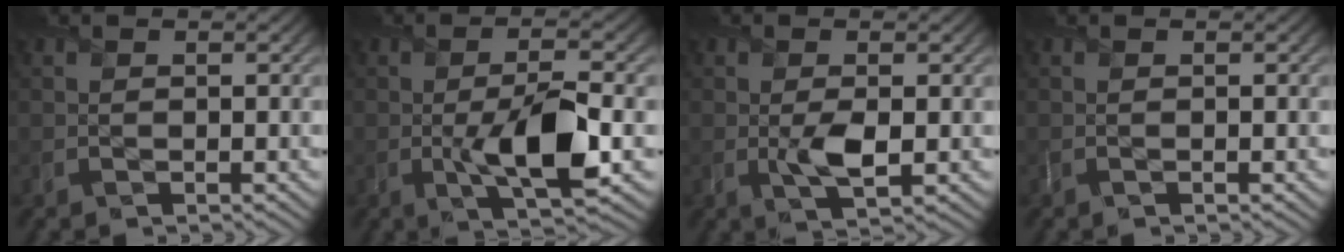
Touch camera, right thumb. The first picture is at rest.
{"total": 8.4, "force": [-1.6, 2.8, 7.7], "torque": [-0.138, -0.010, -0.026]}
{"total": 3.0, "force": [-0.2, 1.4, 2.6], "torque": [-0.053, -0.006, 0.001]}
{"total": 0.0}